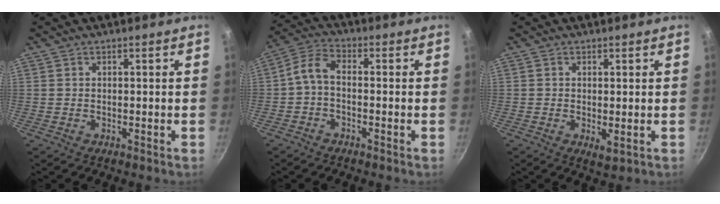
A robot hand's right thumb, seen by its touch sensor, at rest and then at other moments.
{"total": 5.0, "force": [-1.4, 2.6, 4.0], "torque": [-0.093, 0.030, -0.040]}
{"total": 2.3, "force": [0.0, 0.9, 2.1], "torque": [-0.034, -0.009, 0.001]}